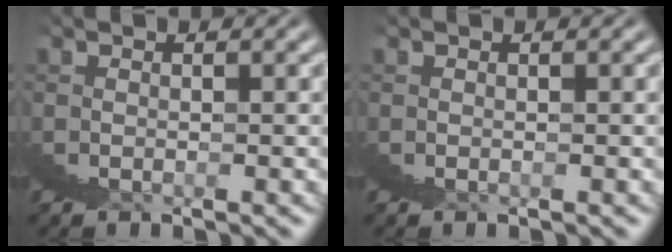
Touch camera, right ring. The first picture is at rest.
{"total": 0.0}